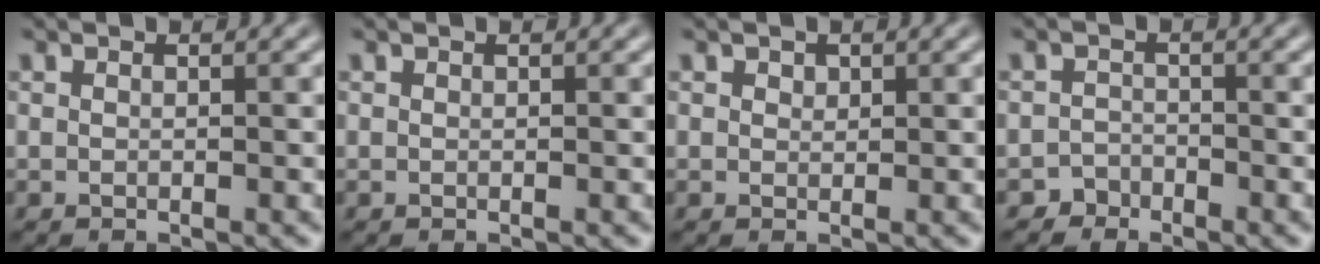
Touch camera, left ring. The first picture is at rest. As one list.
[{"total": 0.0}, {"total": 0.7, "force": [0.5, 0.5, 0.2], "torque": [-0.003, -0.002, 0.007]}, {"total": 1.4, "force": [-1.1, 0.7, -0.2], "torque": [0.012, 0.009, -0.021]}]